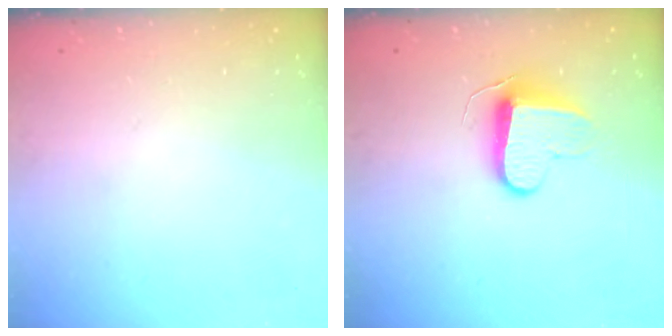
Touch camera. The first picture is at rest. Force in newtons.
{"total": 9.5, "press": 9.5, "slide": 0.2}